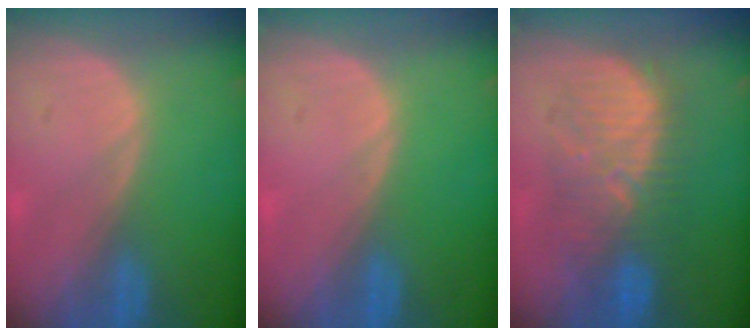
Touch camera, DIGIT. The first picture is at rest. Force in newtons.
{"total": 0.0}
{"total": 9.1, "press": 9.1, "slide": 0.3}